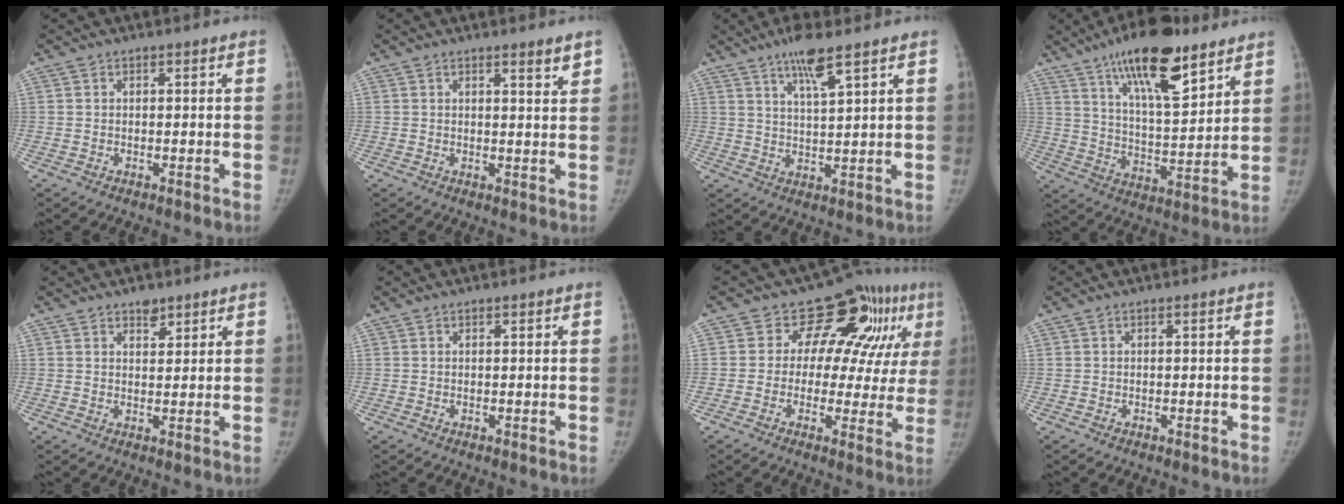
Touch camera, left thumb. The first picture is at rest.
{"total": 2.6, "force": [2.0, 0.3, 1.6], "torque": [-0.019, -0.016, 0.027]}
{"total": 7.1, "force": [4.7, 1.0, 5.2], "torque": [-0.094, -0.027, 0.087]}
{"total": 18.6, "force": [11.8, 6.1, 13.0], "torque": [-0.187, -0.058, 0.201]}
{"total": 2.8, "force": [2.1, 1.4, 1.1], "torque": [-0.003, -0.013, 0.033]}
{"total": 0.0}
{"total": 15.4, "force": [6.3, 9.2, 10.6], "torque": [-0.082, -0.002, 0.071]}
{"total": 0.0}